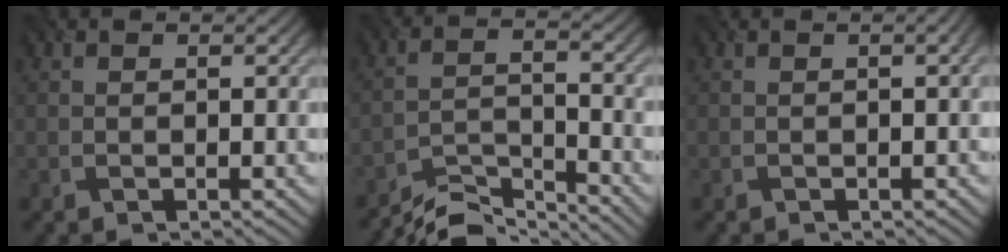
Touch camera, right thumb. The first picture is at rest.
{"total": 7.0, "force": [-6.4, 1.1, 2.4], "torque": [-0.052, -0.007, -0.123]}
{"total": 1.6, "force": [0.0, 0.4, 1.6], "torque": [-0.019, 0.002, -0.004]}